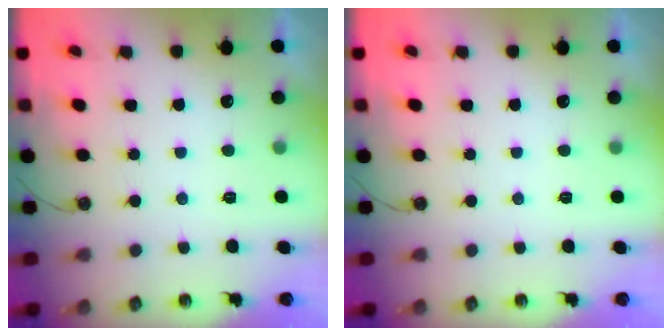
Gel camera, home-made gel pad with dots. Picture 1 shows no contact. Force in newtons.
{"total": 0.0}